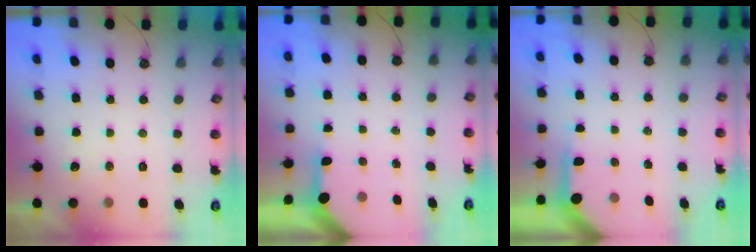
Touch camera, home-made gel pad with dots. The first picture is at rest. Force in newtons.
{"total": 3.4, "press": 3.4, "slide": 0.3}
{"total": 3.8, "press": 3.8, "slide": 0.3}